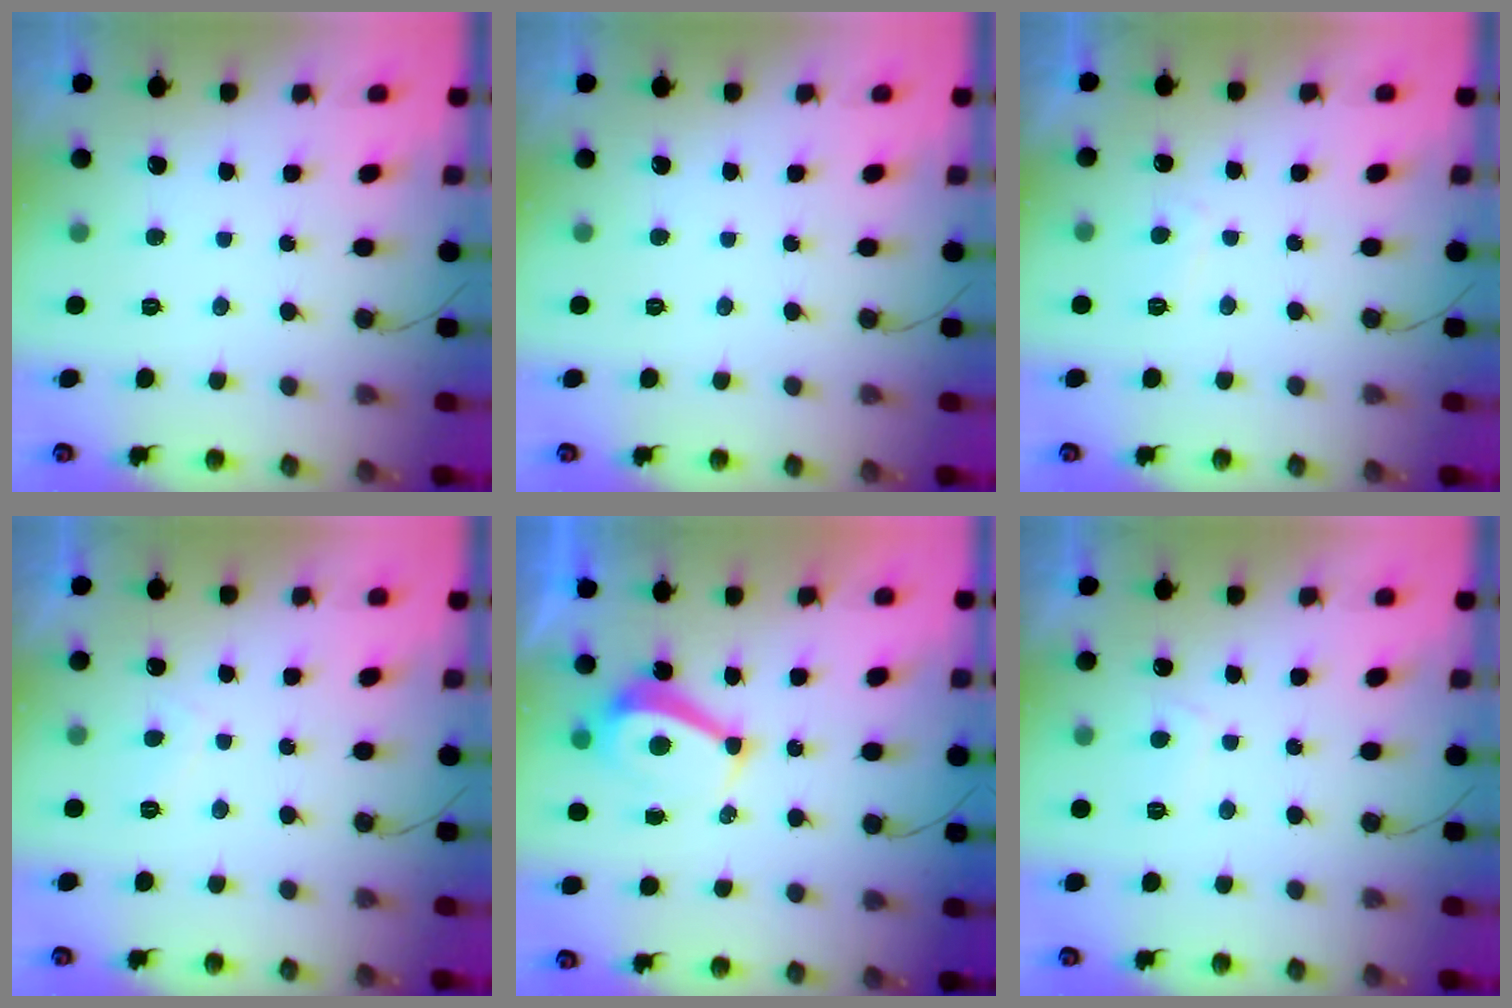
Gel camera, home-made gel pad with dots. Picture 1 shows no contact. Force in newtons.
{"total": 0.0}
{"total": 2.3, "press": 2.2, "slide": 0.7}
{"total": 1.5, "press": 1.3, "slide": 0.7}
{"total": 7.7, "press": 7.6, "slide": 0.9}
{"total": 2.3, "press": 2.2, "slide": 0.6}